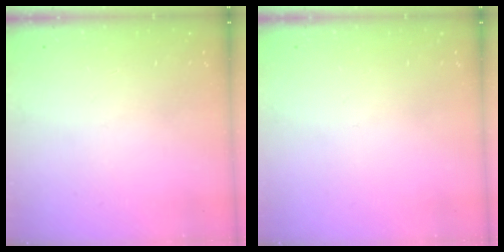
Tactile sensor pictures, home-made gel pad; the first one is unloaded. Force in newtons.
{"total": 0.0}